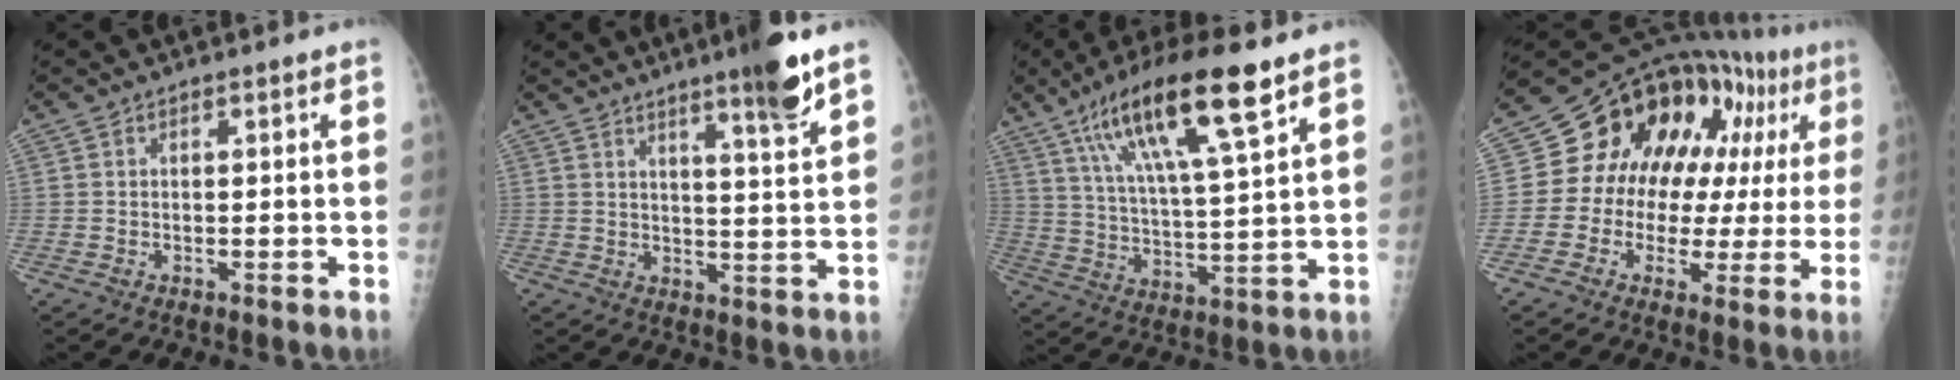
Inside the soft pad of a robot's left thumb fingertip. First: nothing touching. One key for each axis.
{"total": 8.5, "fx": 5.7, "fy": 0.3, "fz": 6.4, "tx": -0.088, "ty": -0.035, "tz": 0.083}
{"total": 18.1, "fx": 10.4, "fy": 3.2, "fz": 14.4, "tx": -0.250, "ty": -0.030, "tz": 0.190}
{"total": 18.1, "fx": 4.2, "fy": 11.9, "fz": 12.9, "tx": -0.129, "ty": 0.036, "tz": 0.056}